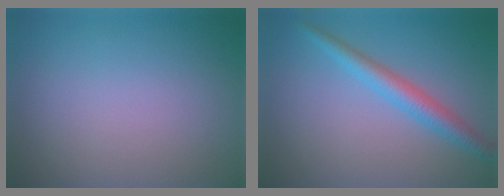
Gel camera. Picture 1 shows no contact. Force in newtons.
{"total": 2.9, "press": 2.9, "slide": 0.1}